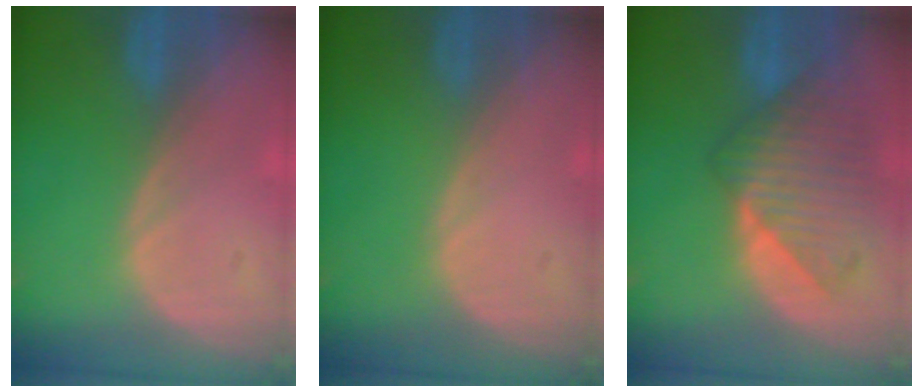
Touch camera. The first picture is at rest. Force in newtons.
{"total": 0.0}
{"total": 9.4, "press": 8.4, "slide": 4.2}